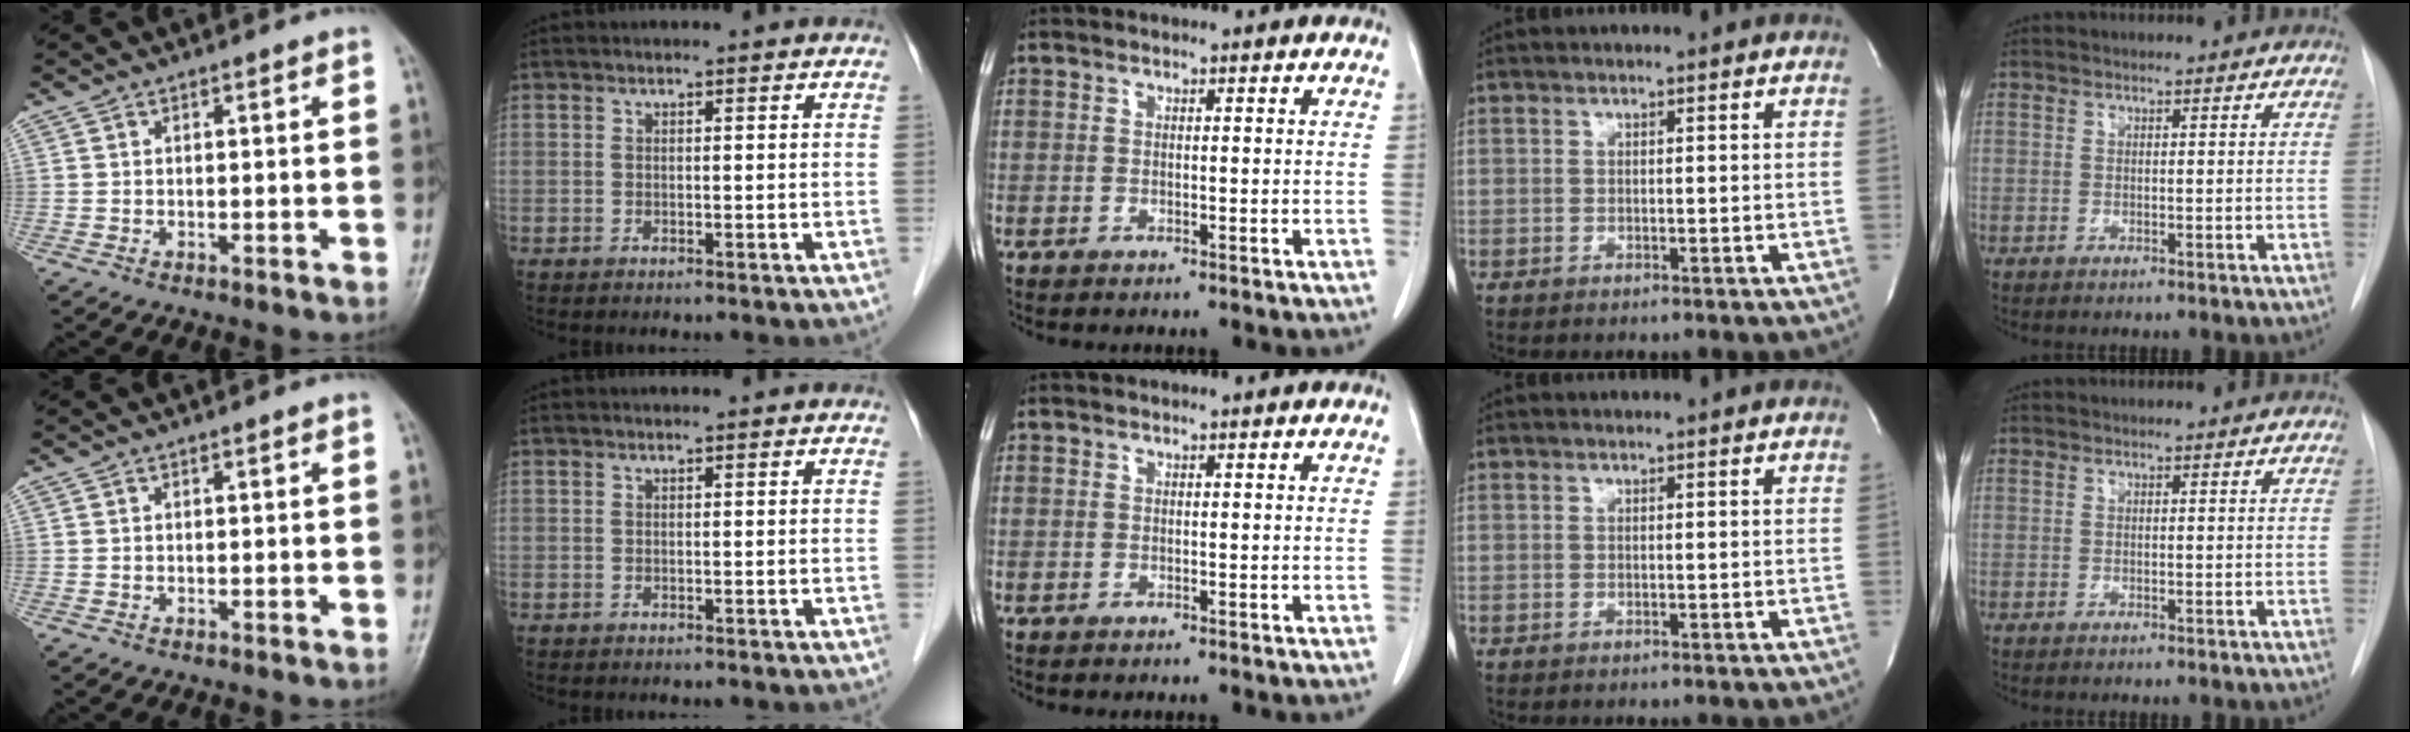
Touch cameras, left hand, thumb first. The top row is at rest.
{}